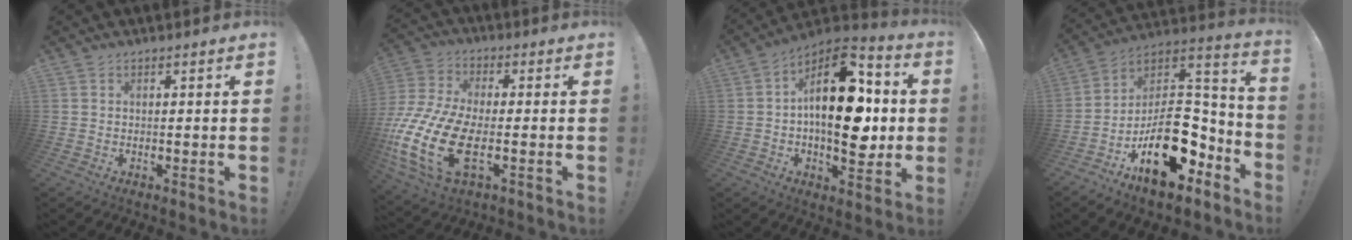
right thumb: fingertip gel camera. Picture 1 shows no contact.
{"total": 19.8, "force": [-5.2, 10.0, 16.2], "torque": [-0.341, 0.018, -0.083]}
{"total": 20.8, "force": [1.4, 10.9, 17.6], "torque": [-0.274, -0.006, 0.023]}
{"total": 23.6, "force": [-8.1, 13.9, 17.2], "torque": [-0.245, 0.048, -0.117]}